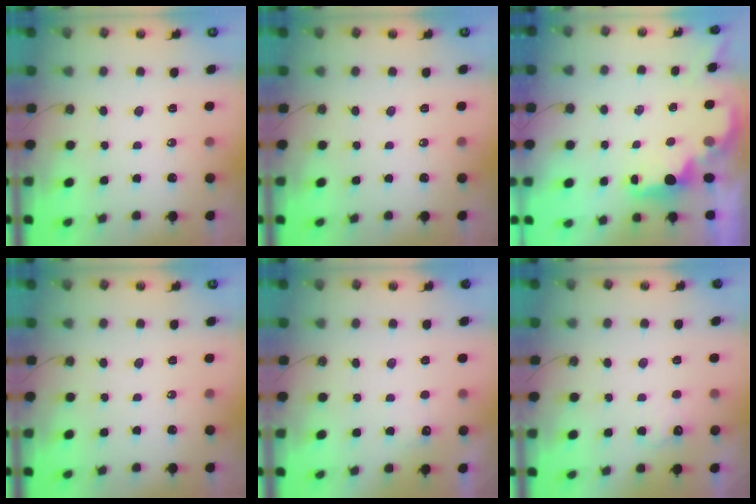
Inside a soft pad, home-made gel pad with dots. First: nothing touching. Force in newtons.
{"total": 0.0}
{"total": 2.2, "press": 2.0, "slide": 0.8}
{"total": 0.0}
{"total": 6.2, "press": 6.1, "slide": 1.3}
{"total": 6.7, "press": 6.6, "slide": 1.3}